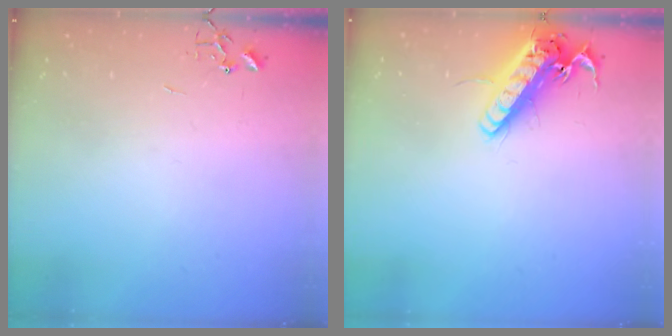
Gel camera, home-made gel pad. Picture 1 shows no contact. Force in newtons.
{"total": 16.4, "press": 16.1, "slide": 3.2}